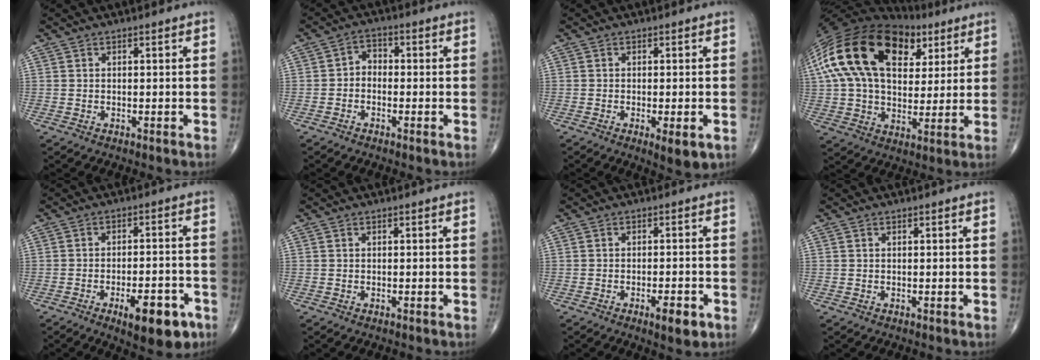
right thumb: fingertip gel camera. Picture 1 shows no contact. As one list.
[{"total": 3.1, "force": [-0.8, 2.4, 1.8], "torque": [-0.011, 0.018, -0.027]}, {"total": 4.6, "force": [-1.7, 1.3, 4.1], "torque": [-0.052, -0.012, -0.021]}, {"total": 26.3, "force": [10.4, 15.2, 18.8], "torque": [-0.355, 0.026, 0.179]}, {"total": 10.9, "force": [-5.6, 4.0, 8.5], "torque": [-0.100, 0.025, -0.073]}, {"total": 0.0}, {"total": 4.6, "force": [-2.3, 1.4, 3.8], "torque": [-0.047, 0.002, -0.031]}, {"total": 0.0}]